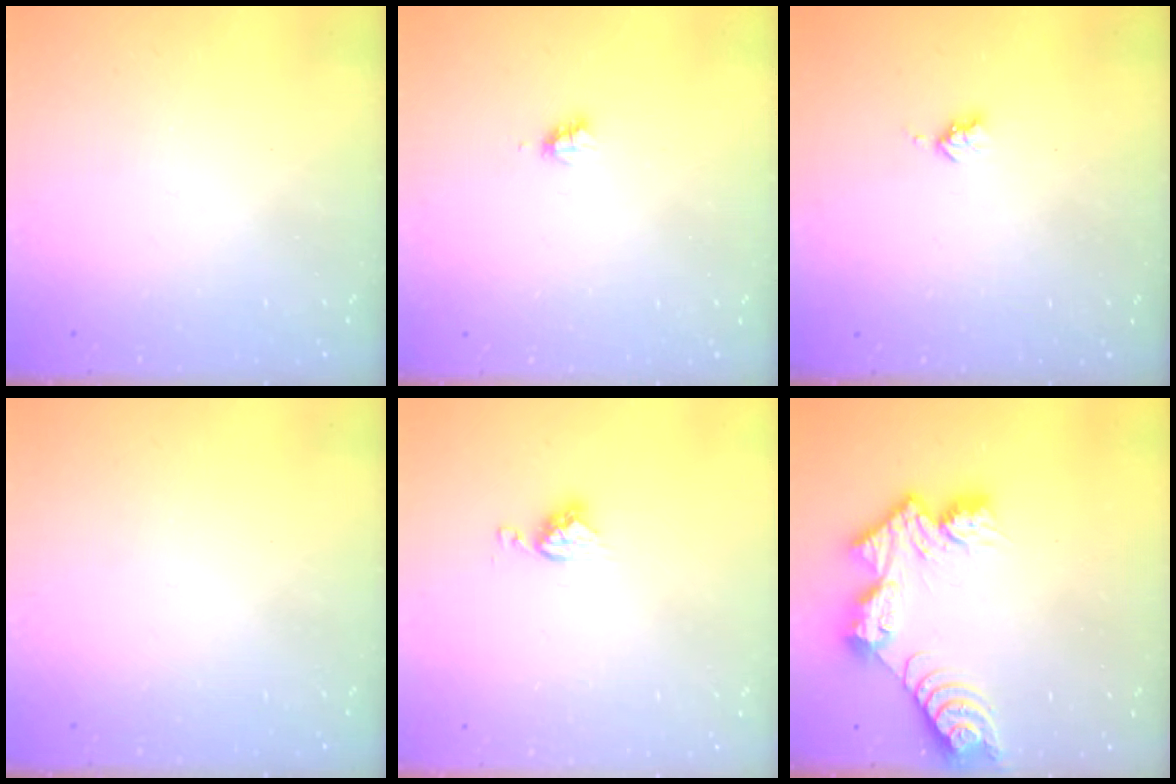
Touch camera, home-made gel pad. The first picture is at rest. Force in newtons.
{"total": 2.2, "press": 2.2, "slide": 0.3}
{"total": 2.7, "press": 2.6, "slide": 0.5}
{"total": 0.0}
{"total": 5.3, "press": 5.3, "slide": 0.1}
{"total": 11.0, "press": 11.0, "slide": 0.8}